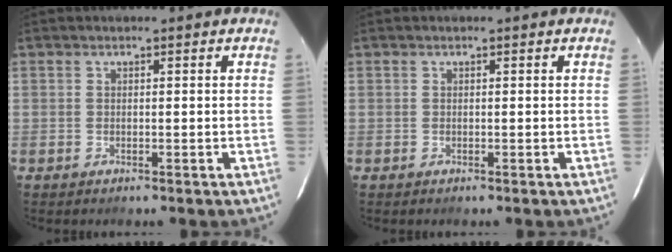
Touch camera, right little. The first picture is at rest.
{"total": 0.0}